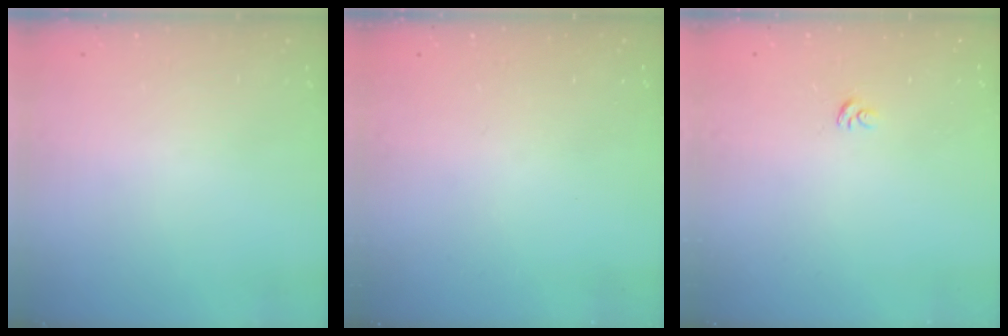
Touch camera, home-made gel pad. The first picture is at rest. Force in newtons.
{"total": 0.0}
{"total": 2.4, "press": 2.4, "slide": 0.1}